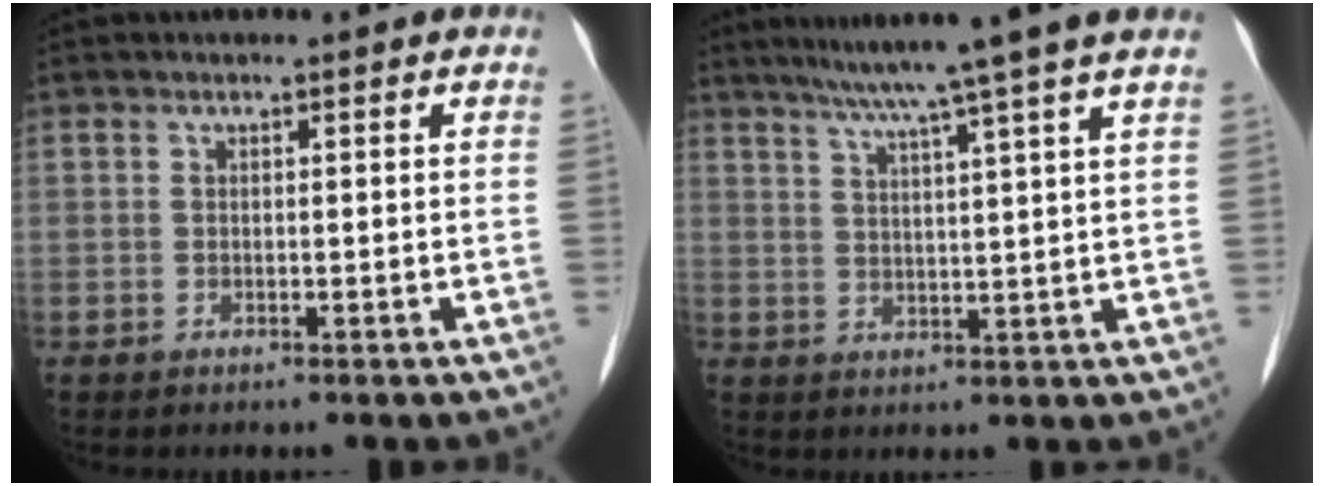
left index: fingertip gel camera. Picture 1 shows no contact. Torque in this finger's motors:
{"motor_torque": [0.47, -0.47, 0.10, 0.09]}